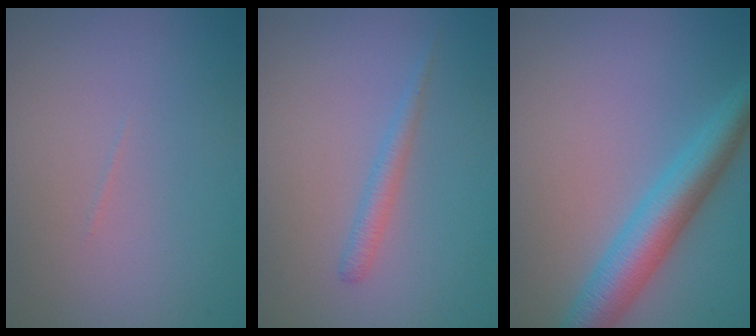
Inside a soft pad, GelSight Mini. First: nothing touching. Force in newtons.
{"total": 1.4, "press": 1.4, "slide": 0.1}
{"total": 5.5, "press": 5.5, "slide": 0.1}